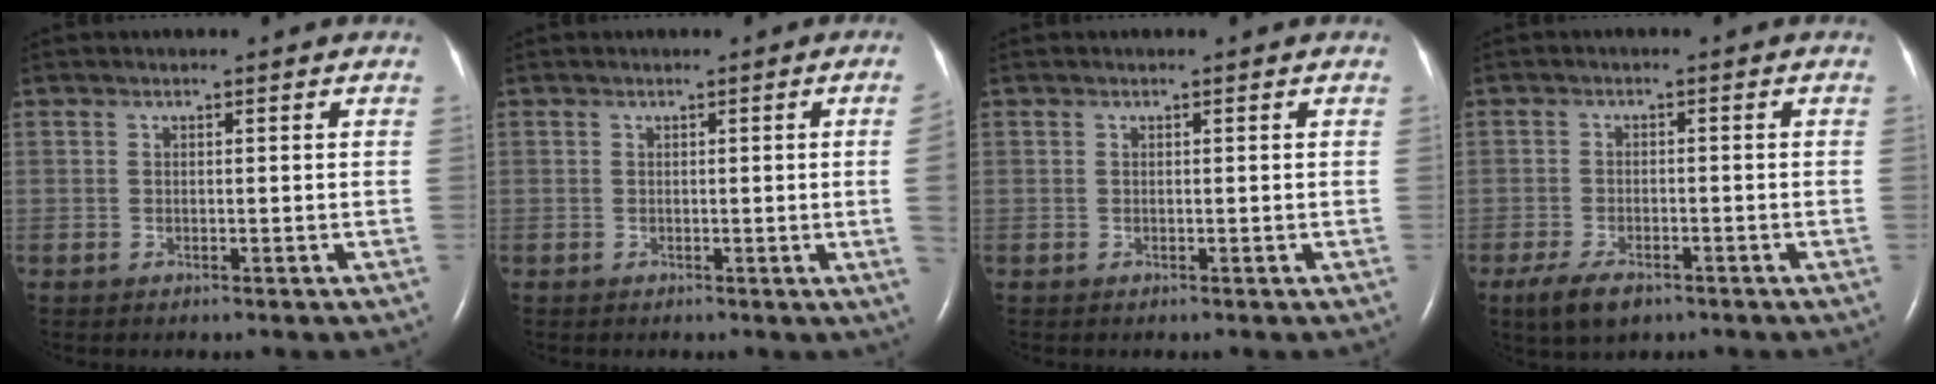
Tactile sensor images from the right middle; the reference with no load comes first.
{"total": 2.3, "force": [-0.1, -1.0, 2.1], "torque": [-0.030, -0.003, 0.000]}
{"total": 0.0}
{"total": 5.2, "force": [-3.4, 2.0, 3.3], "torque": [-0.073, -0.008, -0.057]}